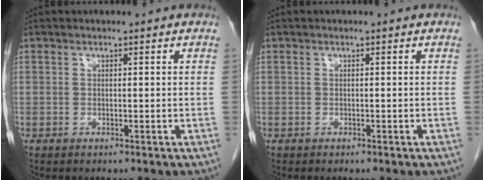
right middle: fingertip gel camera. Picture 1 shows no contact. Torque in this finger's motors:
{"motor_torque": [-0.39, -0.06, 0.02, -0.01]}